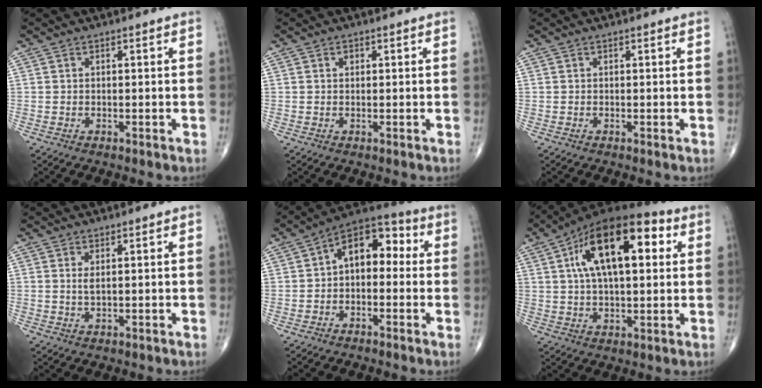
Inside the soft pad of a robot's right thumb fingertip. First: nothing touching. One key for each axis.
{"total": 0.8, "fx": 0.3, "fy": 0.6, "fz": 0.4, "tx": -0.002, "ty": 0.000, "tz": 0.005}
{"total": 0.0}
{"total": 1.6, "fx": 0.5, "fy": 0.5, "fz": 1.4, "tx": -0.026, "ty": -0.006, "tz": 0.013}
{"total": 10.2, "fx": 0.5, "fy": 6.4, "fz": 7.9, "tx": -0.086, "ty": 0.038, "tz": -0.012}
{"total": 20.4, "fx": 5.7, "fy": 9.4, "fz": 17.2, "tx": -0.263, "ty": 0.016, "tz": 0.084}